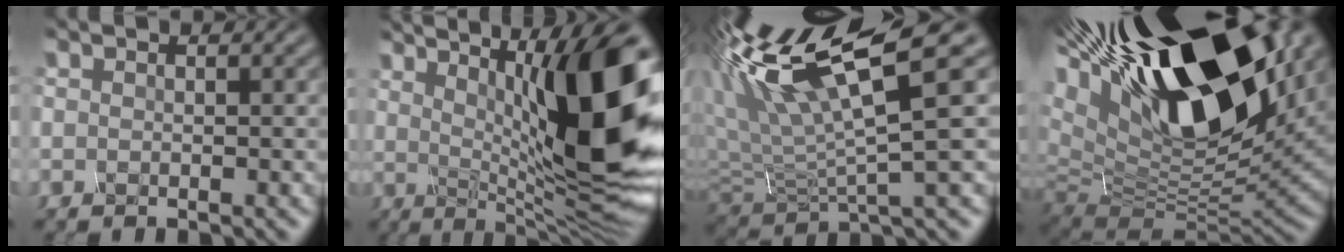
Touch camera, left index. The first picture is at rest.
{"total": 12.6, "force": [2.0, 2.6, 12.2], "torque": [-0.147, 0.011, 0.050]}
{"total": 8.8, "force": [4.9, 1.0, 7.3], "torque": [-0.151, 0.020, 0.102]}
{"total": 17.6, "force": [8.7, 7.9, 13.0], "torque": [-0.251, 0.039, 0.163]}